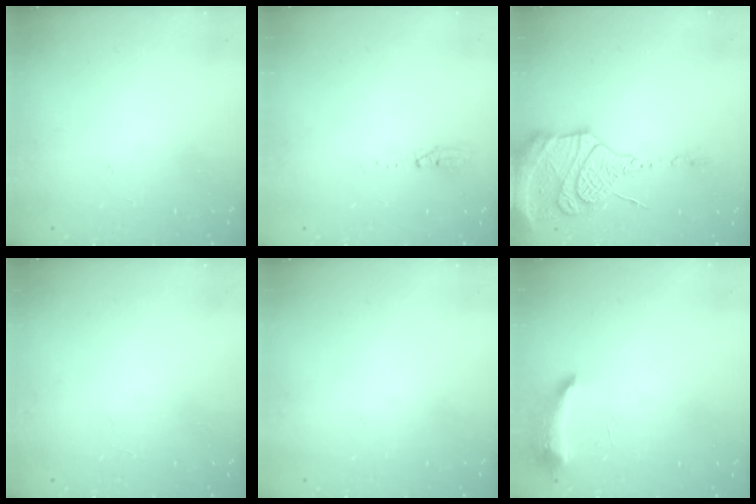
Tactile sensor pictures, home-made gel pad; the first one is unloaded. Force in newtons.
{"total": 3.3, "press": 2.9, "slide": 1.7}
{"total": 19.7, "press": 18.9, "slide": 5.7}
{"total": 1.0, "press": 0.1, "slide": 1.0}
{"total": 0.0}
{"total": 16.0, "press": 10.0, "slide": 12.4}